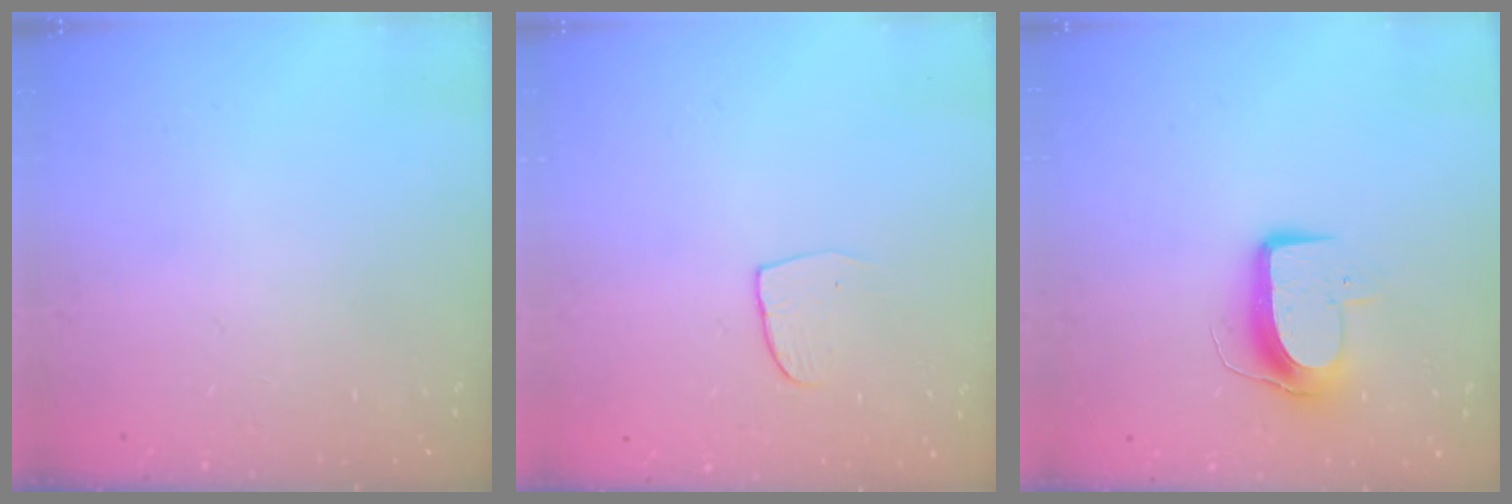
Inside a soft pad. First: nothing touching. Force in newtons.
{"total": 4.2, "press": 4.2, "slide": 0.3}
{"total": 9.5, "press": 9.5, "slide": 0.5}